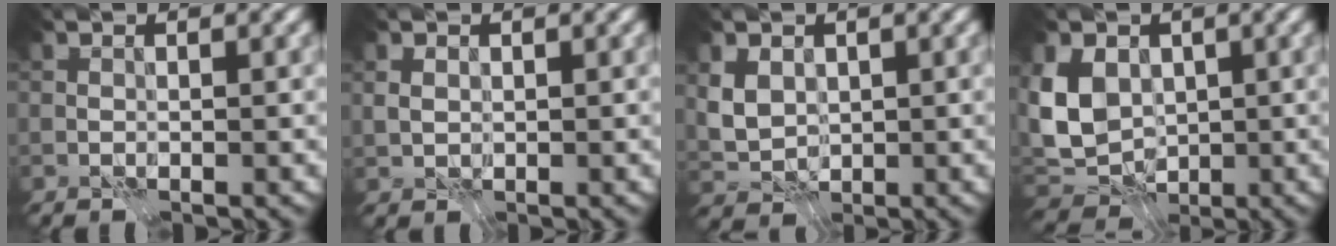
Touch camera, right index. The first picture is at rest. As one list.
[{"total": 1.4, "force": [0.4, 1.1, 0.7], "torque": [-0.016, 0.000, 0.010]}, {"total": 3.5, "force": [0.9, 2.8, 1.9], "torque": [-0.049, -0.003, 0.021]}, {"total": 6.7, "force": [0.9, 5.3, 4.0], "torque": [-0.095, -0.002, 0.008]}]